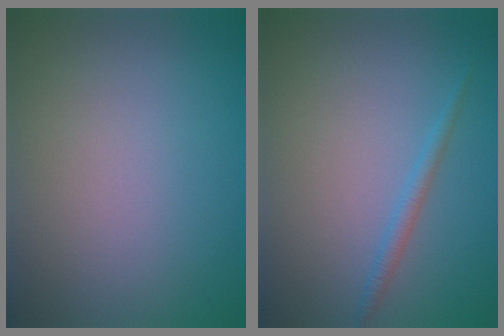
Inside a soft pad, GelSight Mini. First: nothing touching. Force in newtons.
{"total": 1.2, "press": 1.2, "slide": 0.1}